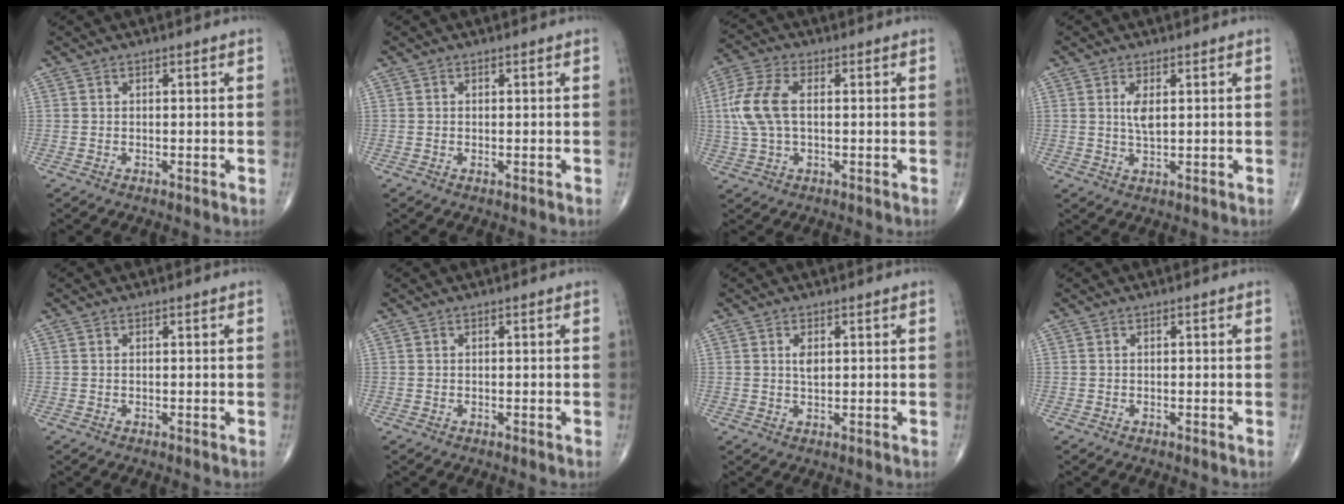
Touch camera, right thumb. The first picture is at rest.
{"total": 0.0}
{"total": 9.7, "force": [0.8, 5.2, 8.1], "torque": [-0.195, 0.016, 0.015]}
{"total": 3.3, "force": [0.9, 1.3, 2.9], "torque": [-0.055, -0.005, 0.020]}
{"total": 0.0}
{"total": 0.0}
{"total": 2.1, "force": [0.6, 1.1, 1.7], "torque": [-0.027, -0.002, 0.012]}
{"total": 0.0}